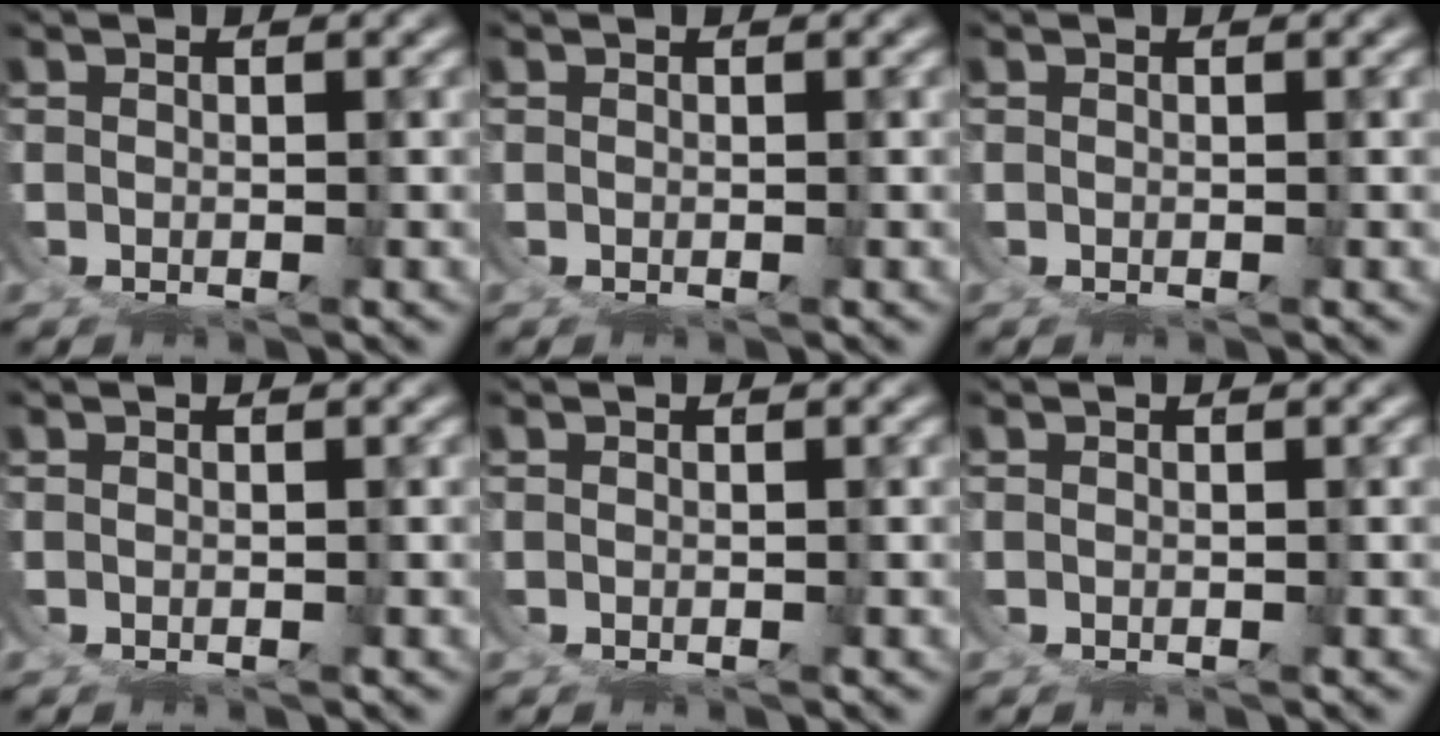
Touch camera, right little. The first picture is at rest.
{"total": 0.0}
{"total": 0.0}
{"total": 0.0}
{"total": 0.0}
{"total": 0.0}